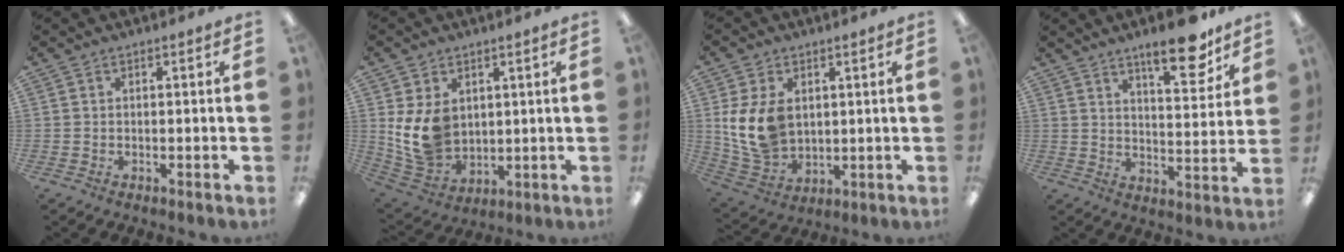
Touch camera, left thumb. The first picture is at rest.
{"total": 11.3, "force": [2.8, 8.8, 6.4], "torque": [-0.146, -0.019, 0.057]}
{"total": 12.5, "force": [2.7, 9.0, 8.3], "torque": [-0.187, -0.008, 0.050]}
{"total": 12.8, "force": [9.2, 3.8, 8.1], "torque": [-0.096, -0.057, 0.149]}